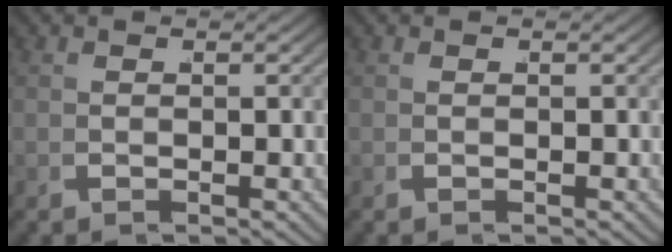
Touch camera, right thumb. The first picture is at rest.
{"total": 0.0}